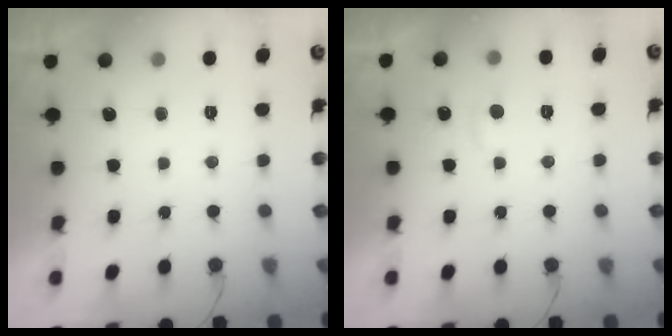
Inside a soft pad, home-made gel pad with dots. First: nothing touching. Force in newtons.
{"total": 3.3, "press": 3.3, "slide": 0.4}